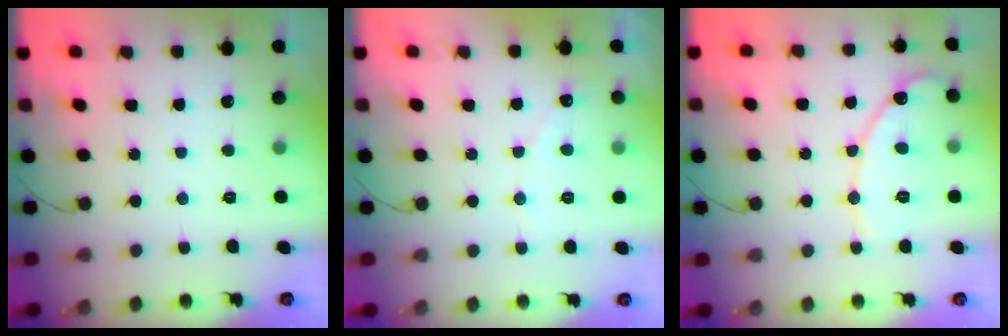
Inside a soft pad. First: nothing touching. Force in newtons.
{"total": 3.0, "press": 3.0, "slide": 0.1}
{"total": 11.8, "press": 11.8, "slide": 0.9}